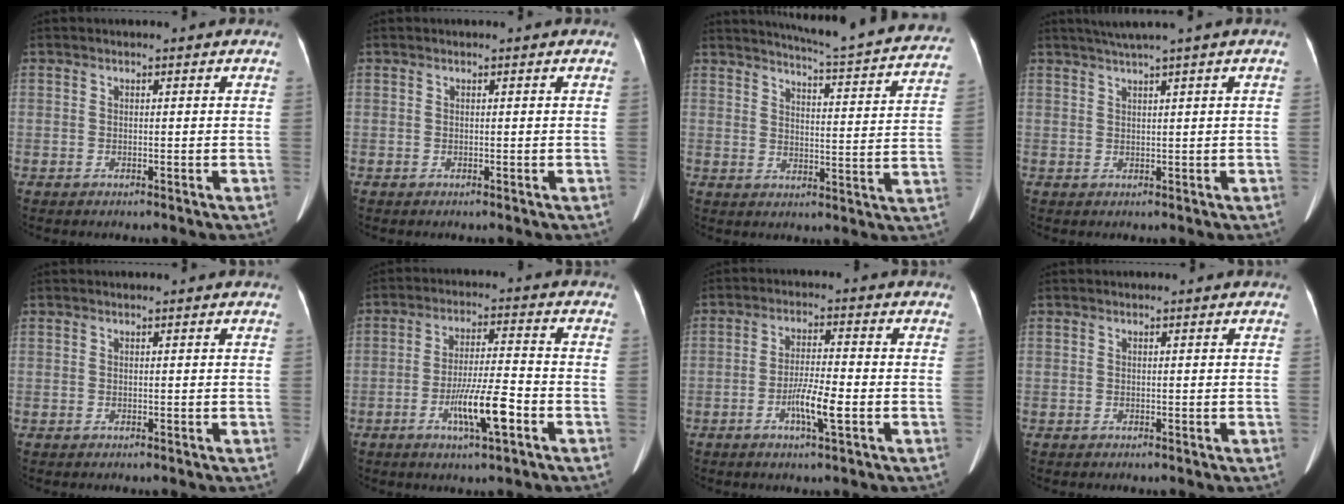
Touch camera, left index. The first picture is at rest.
{"total": 0.0}
{"total": 22.5, "force": [20.9, 1.0, 8.2], "torque": [-0.115, -0.068, 0.244]}
{"total": 3.5, "force": [2.5, -1.1, 2.3], "torque": [-0.042, 0.008, 0.048]}
{"total": 0.0}
{"total": 8.5, "force": [-3.7, 0.6, 7.7], "torque": [-0.144, -0.005, -0.065]}
{"total": 5.8, "force": [-2.2, 0.3, 5.3], "torque": [-0.103, -0.005, -0.041]}
{"total": 0.0}